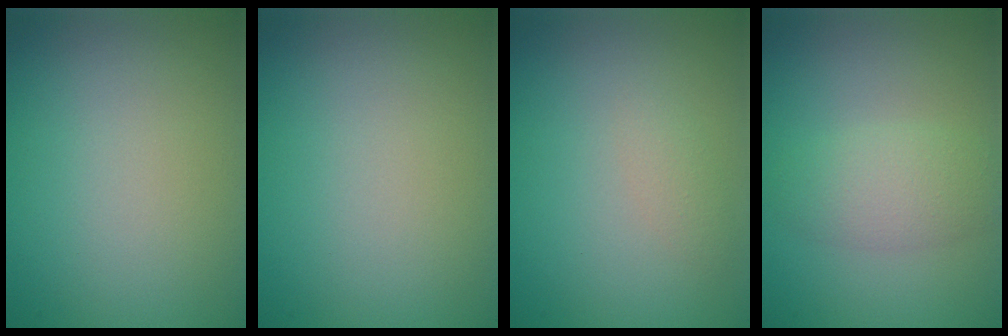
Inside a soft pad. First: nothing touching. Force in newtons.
{"total": 0.0}
{"total": 1.0, "press": 1.0, "slide": 0.0}
{"total": 2.9, "press": 2.9, "slide": 0.1}